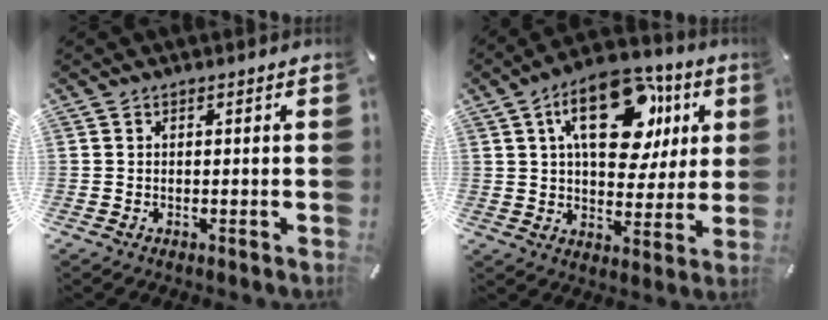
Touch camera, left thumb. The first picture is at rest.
{"total": 20.7, "force": [8.0, 12.1, 14.7], "torque": [-0.216, -0.019, 0.136]}